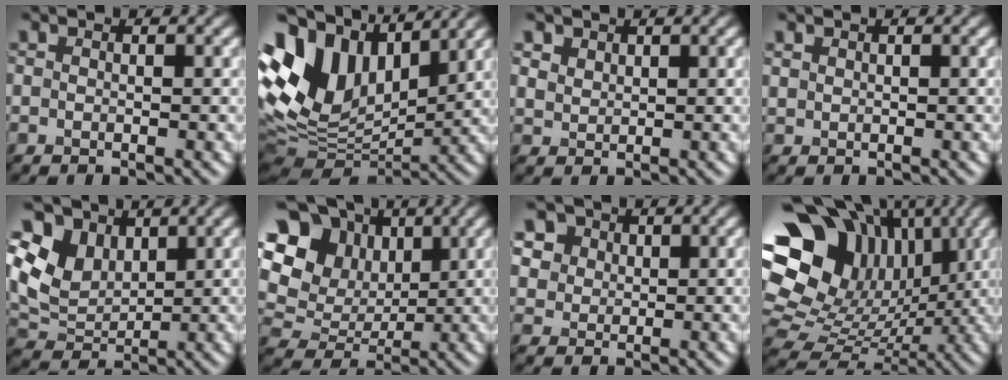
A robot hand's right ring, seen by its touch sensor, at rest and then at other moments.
{"total": 12.3, "force": [5.1, 7.9, 7.9], "torque": [-0.181, 0.034, 0.102]}
{"total": 1.7, "force": [1.5, 0.4, -0.6], "torque": [-0.001, 0.001, 0.042]}
{"total": 1.1, "force": [0.3, -0.6, -0.9], "torque": [0.011, 0.005, 0.019]}
{"total": 5.2, "force": [2.8, 3.7, 2.2], "torque": [-0.074, 0.013, 0.066]}
{"total": 13.5, "force": [5.5, 10.6, 6.2], "torque": [-0.156, 0.049, 0.120]}
{"total": 6.0, "force": [3.7, 4.3, 1.7], "torque": [-0.066, 0.020, 0.067]}
{"total": 18.3, "force": [4.8, 14.8, 9.7], "torque": [-0.207, 0.030, 0.108]}